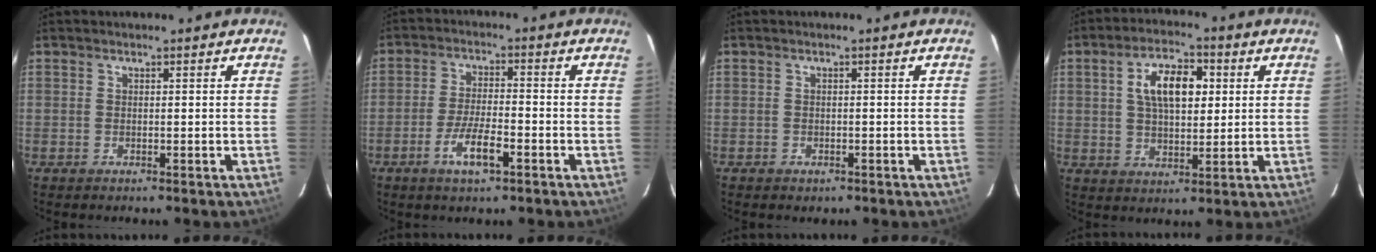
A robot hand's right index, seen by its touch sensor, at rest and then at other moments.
{"total": 7.2, "force": [-3.8, 1.7, 5.9], "torque": [-0.121, -0.005, -0.068]}
{"total": 1.7, "force": [-0.9, 1.4, 0.5], "torque": [-0.011, 0.000, -0.008]}
{"total": 9.8, "force": [2.4, 5.0, 8.1], "torque": [-0.142, 0.021, 0.043]}